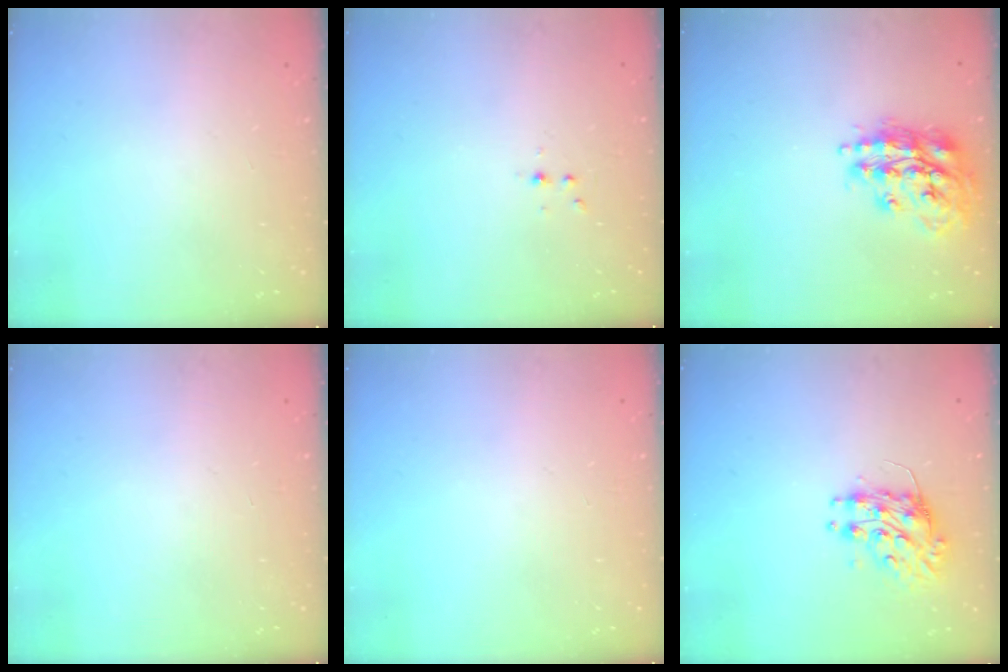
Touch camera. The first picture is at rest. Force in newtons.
{"total": 2.7, "press": 2.3, "slide": 1.4}
{"total": 17.2, "press": 17.1, "slide": 1.5}
{"total": 0.0}
{"total": 0.0}
{"total": 8.9, "press": 8.9, "slide": 0.2}